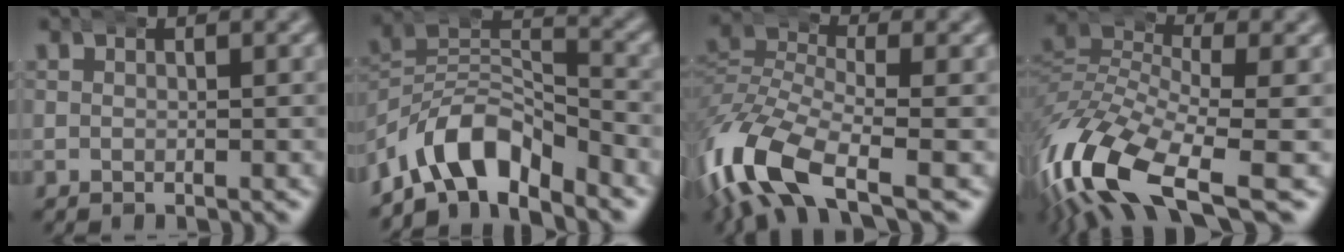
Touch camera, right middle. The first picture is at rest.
{"total": 8.2, "force": [-4.7, 4.8, 4.8], "torque": [-0.091, -0.026, -0.076]}
{"total": 7.9, "force": [-4.0, 4.1, 5.4], "torque": [-0.142, -0.030, -0.059]}
{"total": 10.4, "force": [-4.2, 5.7, 7.6], "torque": [-0.189, -0.051, -0.051]}